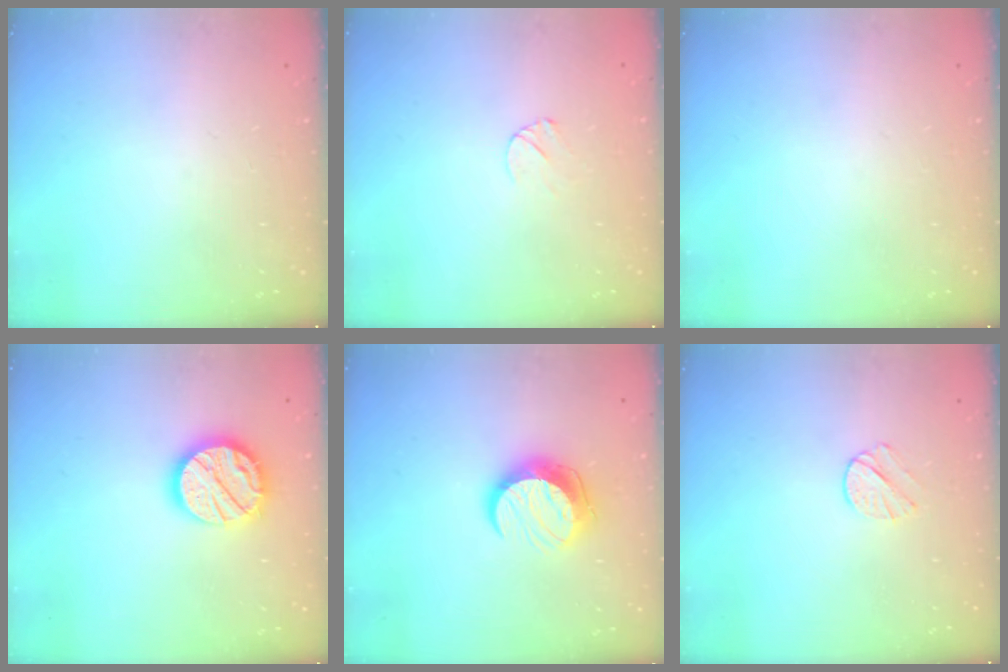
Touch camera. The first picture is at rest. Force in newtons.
{"total": 4.2, "press": 4.2, "slide": 0.4}
{"total": 0.0}
{"total": 15.6, "press": 15.5, "slide": 1.3}
{"total": 11.4, "press": 11.4, "slide": 0.6}
{"total": 5.4, "press": 5.4, "slide": 0.7}